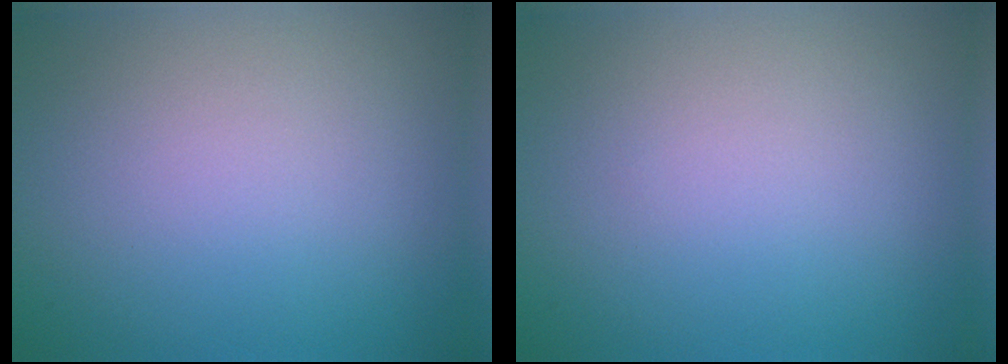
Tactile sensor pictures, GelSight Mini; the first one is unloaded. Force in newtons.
{"total": 0.0}